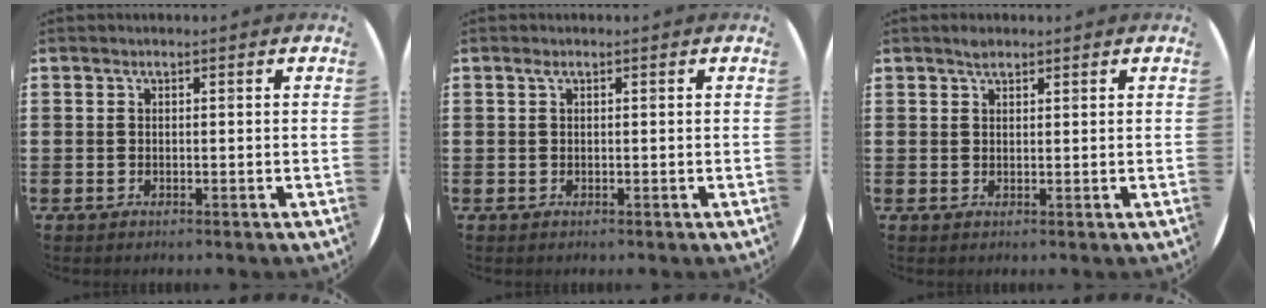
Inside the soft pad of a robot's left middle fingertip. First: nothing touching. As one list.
[{"total": 0.0}, {"total": 1.3, "force": [1.2, 0.5, 0.4], "torque": [-0.001, -0.001, 0.020]}]